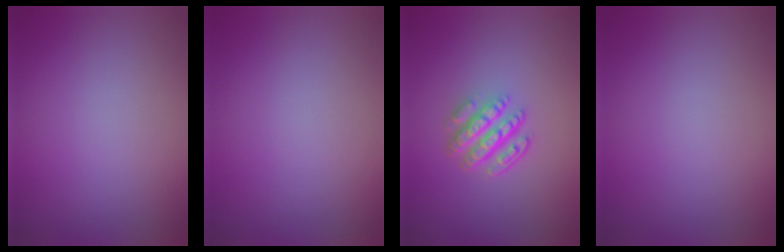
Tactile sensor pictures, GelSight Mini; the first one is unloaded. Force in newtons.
{"total": 0.0}
{"total": 4.7, "press": 3.3, "slide": 3.3}
{"total": 0.0}